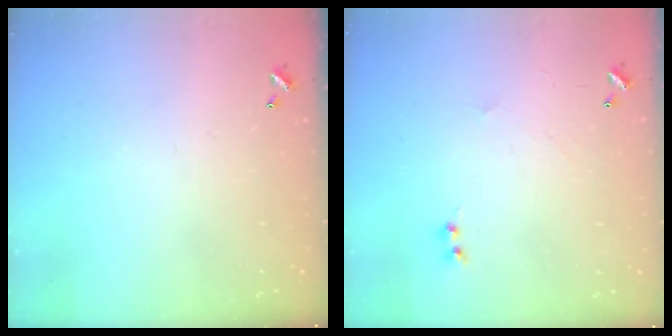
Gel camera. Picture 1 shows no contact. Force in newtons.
{"total": 1.1, "press": 0.9, "slide": 0.6}